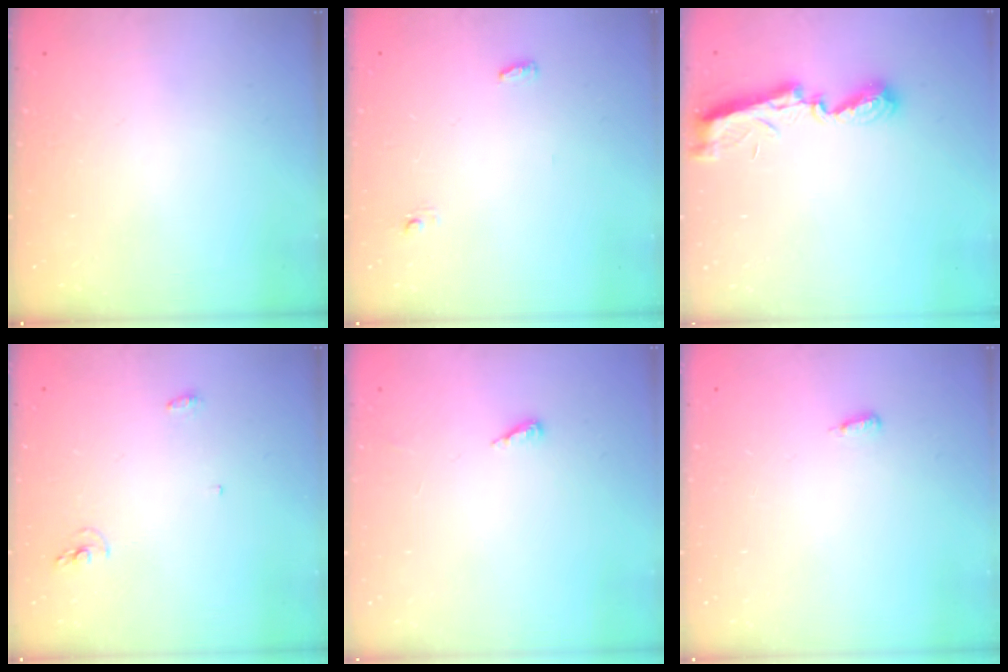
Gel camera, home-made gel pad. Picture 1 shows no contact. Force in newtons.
{"total": 3.6, "press": 3.4, "slide": 1.0}
{"total": 7.6, "press": 7.5, "slide": 0.3}
{"total": 4.5, "press": 4.2, "slide": 1.5}
{"total": 2.8, "press": 2.8, "slide": 0.2}
{"total": 3.6, "press": 2.7, "slide": 2.4}